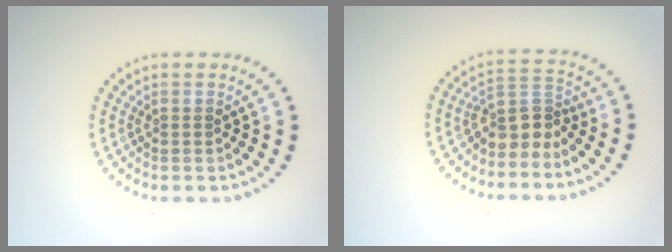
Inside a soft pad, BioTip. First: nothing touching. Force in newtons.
{"total": 3.0, "press": 2.3, "slide": 1.9}